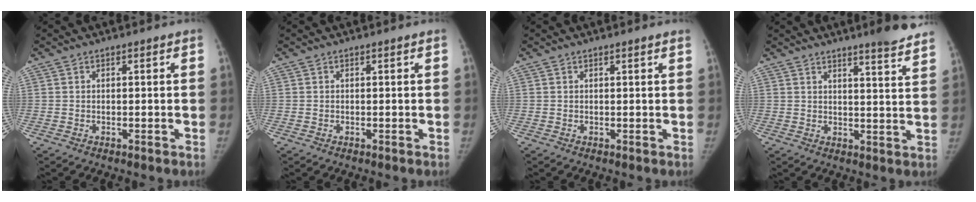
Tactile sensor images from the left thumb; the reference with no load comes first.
{"total": 0.0}
{"total": 0.9, "force": [0.7, -0.1, 0.5], "torque": [-0.011, 0.001, 0.012]}
{"total": 8.5, "force": [7.2, 0.5, 4.6], "torque": [-0.047, -0.046, 0.081]}